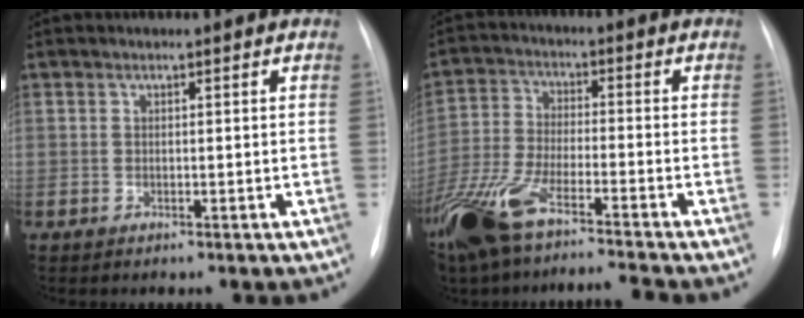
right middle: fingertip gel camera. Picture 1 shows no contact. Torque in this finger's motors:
{"motor_torque": [1.15, -0.99, 0.53, 0.21]}